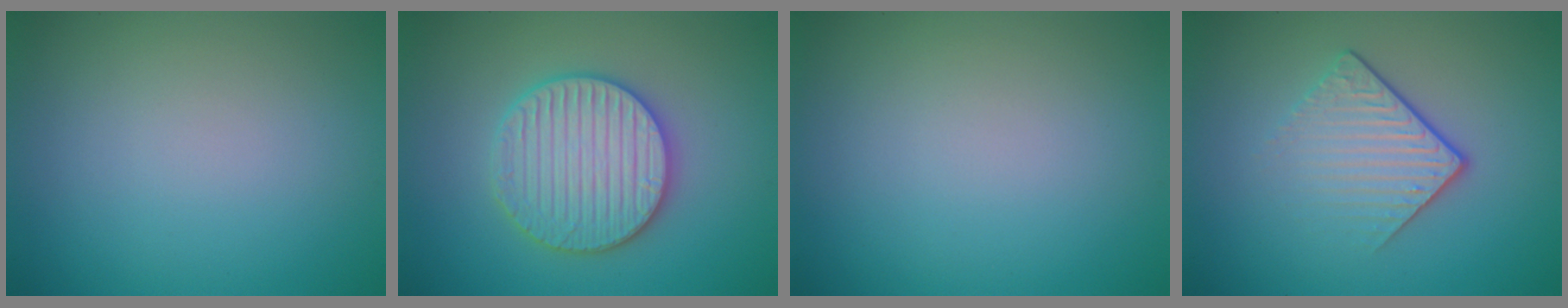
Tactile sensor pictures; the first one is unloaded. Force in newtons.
{"total": 5.8, "press": 5.7, "slide": 1.1}
{"total": 0.0}
{"total": 4.0, "press": 2.5, "slide": 3.2}